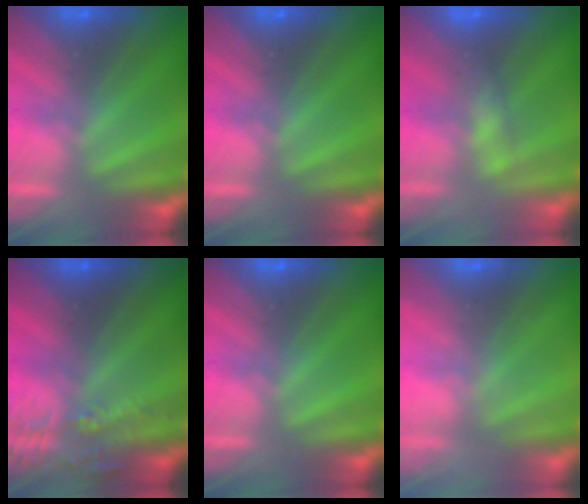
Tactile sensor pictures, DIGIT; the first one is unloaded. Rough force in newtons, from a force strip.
{"total": 0.0}
{"total": 2.4}
{"total": 3.4}
{"total": 0.0}
{"total": 2.3}